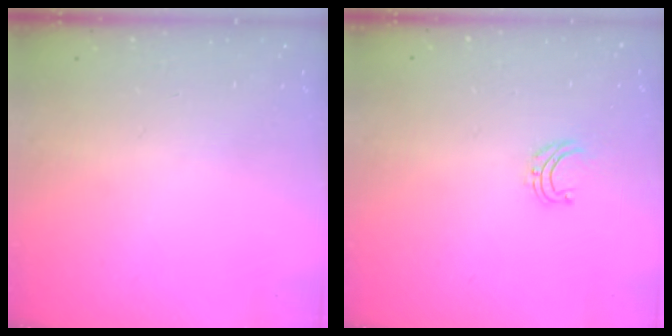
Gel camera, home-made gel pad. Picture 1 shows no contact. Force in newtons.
{"total": 4.2, "press": 4.2, "slide": 0.4}